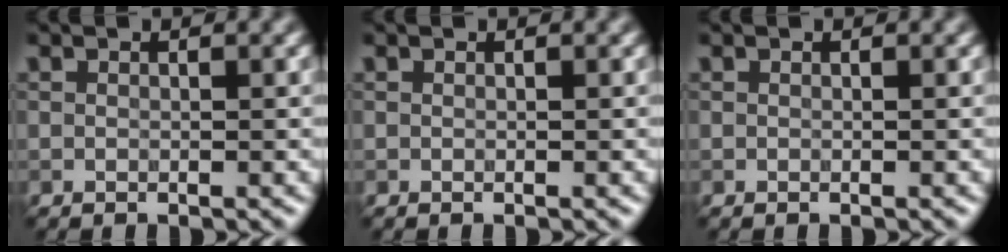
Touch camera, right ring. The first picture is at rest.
{"total": 0.0}
{"total": 0.0}